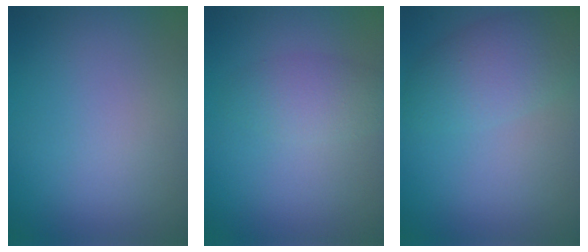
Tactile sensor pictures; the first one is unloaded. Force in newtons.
{"total": 2.4, "press": 2.4, "slide": 0.0}
{"total": 4.3, "press": 4.3, "slide": 0.1}